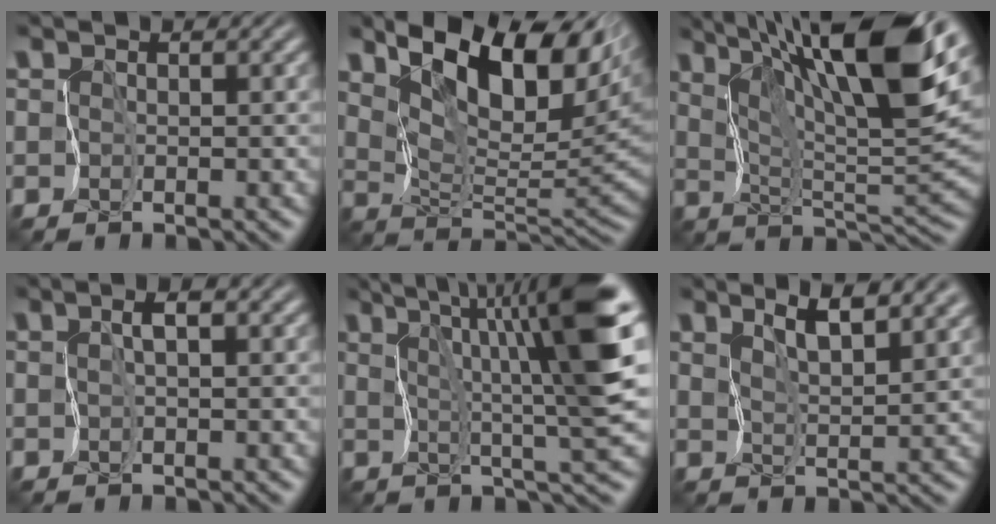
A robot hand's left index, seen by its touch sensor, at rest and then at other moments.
{"total": 11.9, "force": [6.4, 5.0, 8.8], "torque": [-0.136, 0.008, 0.111]}
{"total": 13.5, "force": [8.3, 2.3, 10.5], "torque": [-0.165, 0.007, 0.144]}
{"total": 1.6, "force": [0.0, 0.4, 1.5], "torque": [-0.028, 0.006, -0.003]}
{"total": 9.8, "force": [3.8, 1.0, 9.0], "torque": [-0.133, 0.010, 0.062]}
{"total": 3.8, "force": [3.0, 0.3, 2.3], "torque": [-0.045, 0.005, 0.058]}